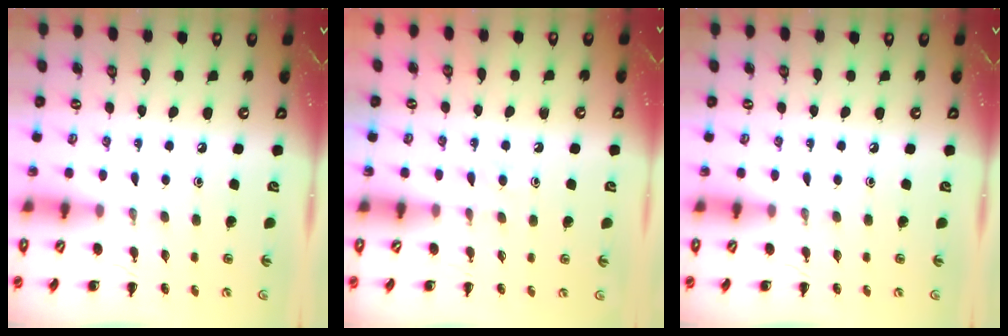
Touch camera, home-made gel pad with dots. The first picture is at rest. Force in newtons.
{"total": 2.6, "press": 2.5, "slide": 0.9}
{"total": 0.0}